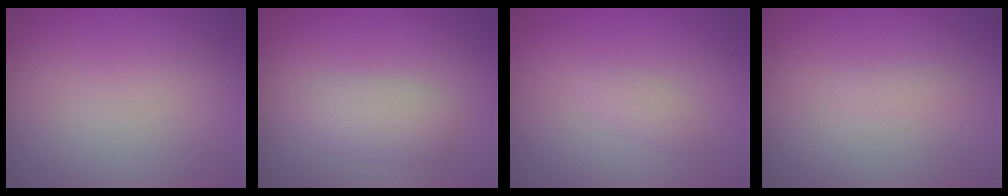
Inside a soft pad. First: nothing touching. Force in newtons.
{"total": 2.6, "press": 2.6, "slide": 0.3}
{"total": 1.1, "press": 1.1, "slide": 0.1}
{"total": 0.6, "press": 0.6, "slide": 0.1}